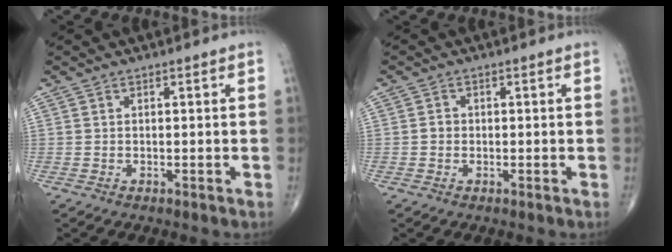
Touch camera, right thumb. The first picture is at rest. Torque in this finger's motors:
{"motor_torque": [0.45, 0.27, 0.33, -0.02, 0.00]}